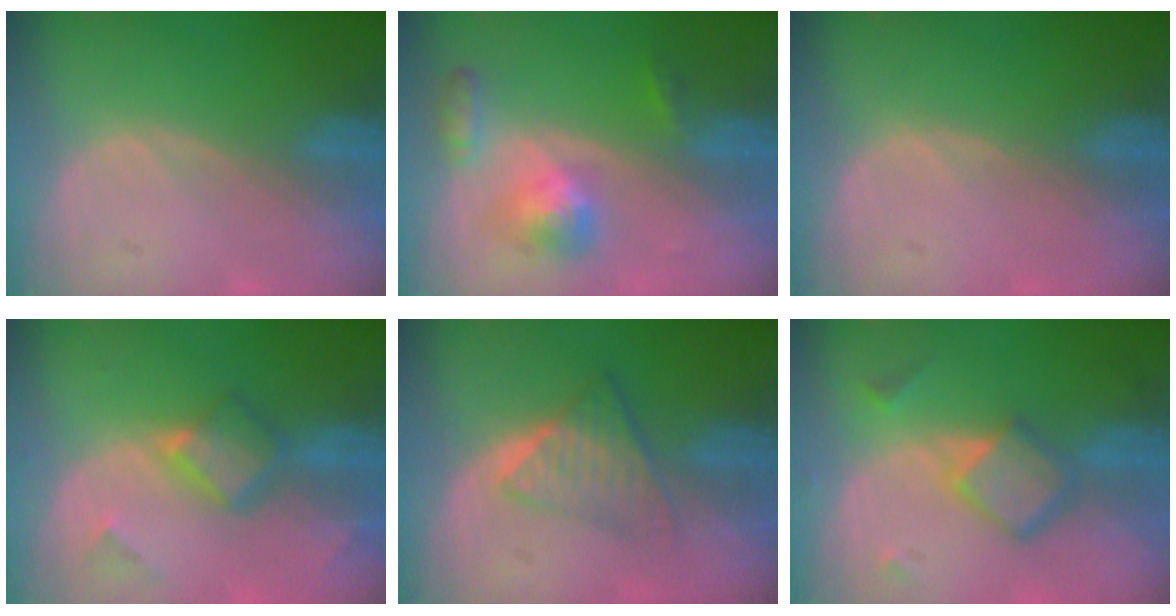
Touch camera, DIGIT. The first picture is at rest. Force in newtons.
{"total": 5.6, "press": 5.1, "slide": 2.3}
{"total": 0.0}
{"total": 5.7, "press": 5.0, "slide": 2.8}
{"total": 5.9, "press": 5.1, "slide": 3.0}
{"total": 6.3, "press": 5.4, "slide": 3.4}